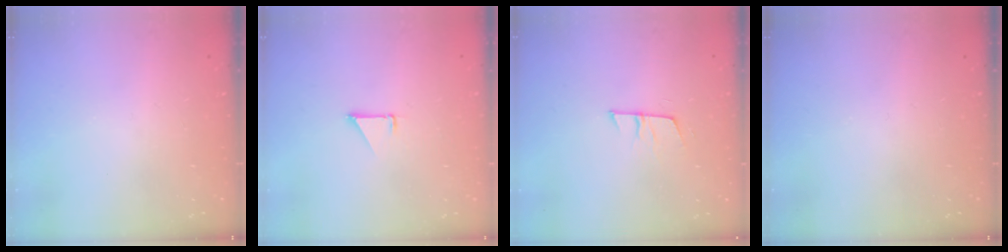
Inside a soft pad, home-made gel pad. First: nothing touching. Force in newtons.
{"total": 1.3, "press": 1.3, "slide": 0.1}
{"total": 7.9, "press": 7.3, "slide": 3.0}
{"total": 0.0}